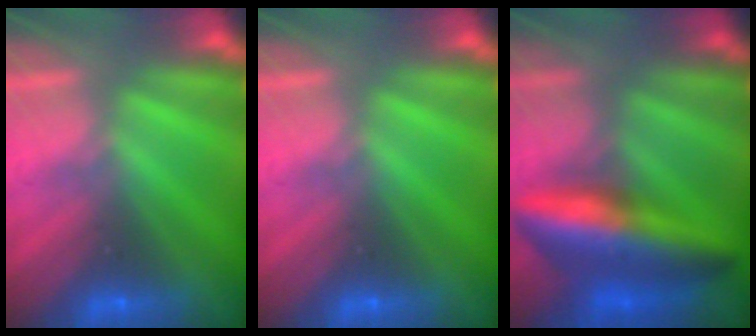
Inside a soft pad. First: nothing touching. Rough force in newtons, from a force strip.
{"total": 0.0}
{"total": 8.5}